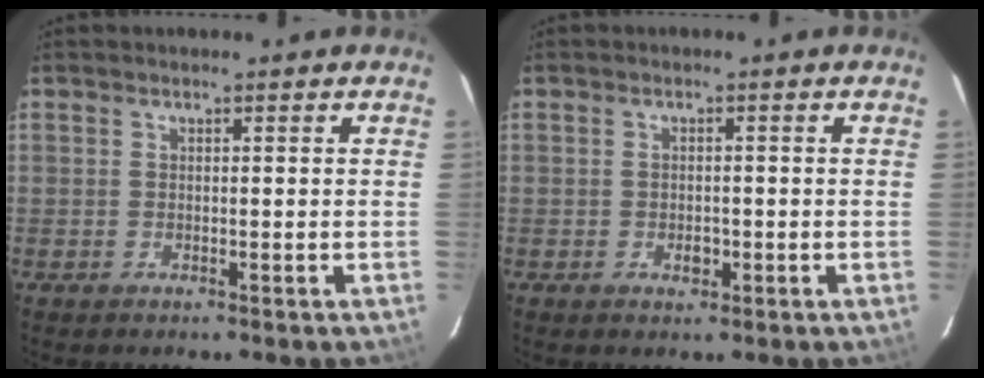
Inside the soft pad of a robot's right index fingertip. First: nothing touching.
{"total": 2.0, "force": [-0.7, 1.4, 1.2], "torque": [-0.020, 0.001, -0.010]}